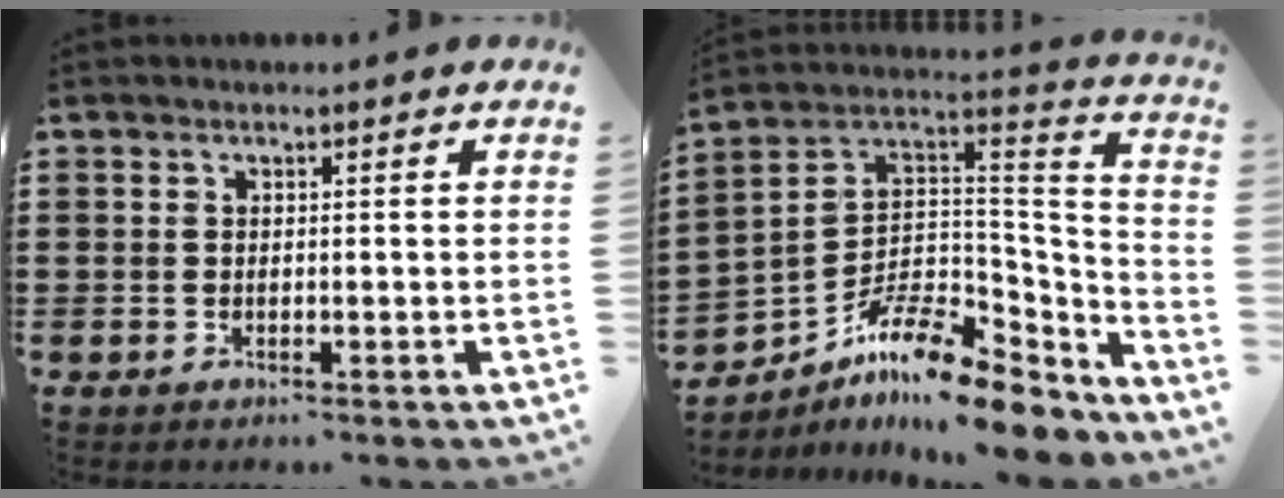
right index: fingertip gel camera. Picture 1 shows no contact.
{"total": 11.2, "force": [-8.6, 3.2, 6.4], "torque": [-0.116, 0.018, -0.164]}